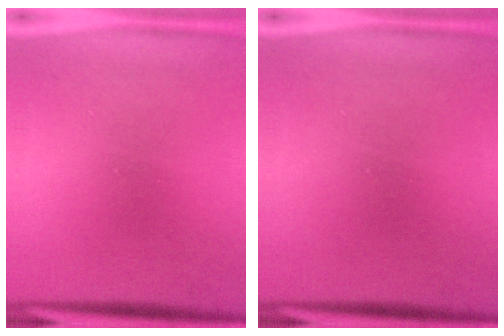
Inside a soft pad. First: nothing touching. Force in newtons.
{"total": 0.0}